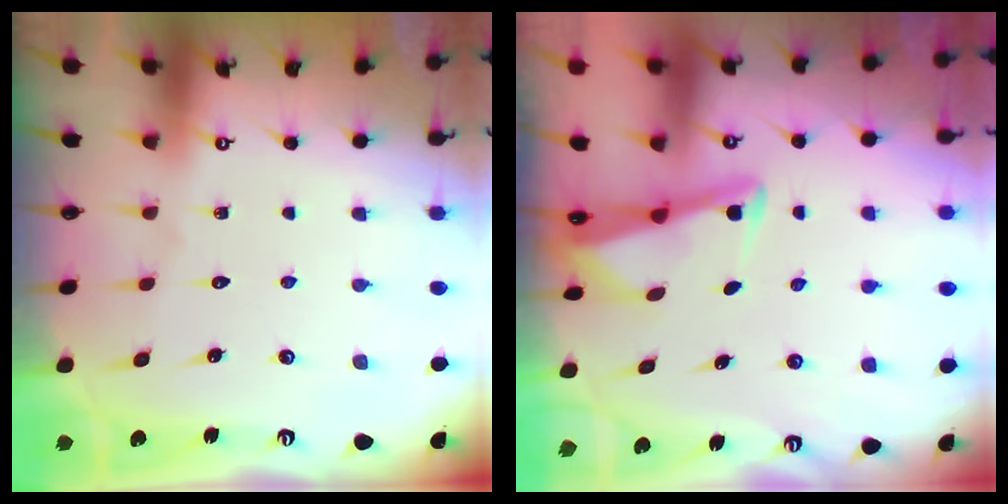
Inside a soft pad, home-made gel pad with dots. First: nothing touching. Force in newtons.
{"total": 2.9, "press": 2.9, "slide": 0.3}